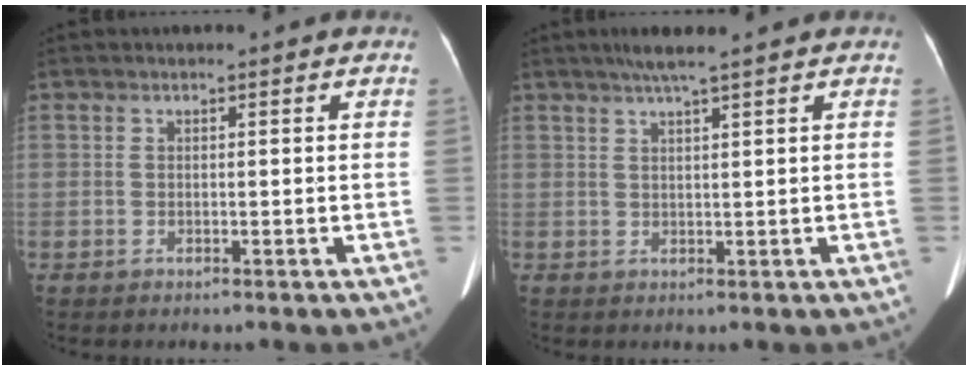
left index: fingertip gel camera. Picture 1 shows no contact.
{"total": 4.6, "force": [3.5, -0.4, 2.9], "torque": [-0.050, 0.018, 0.062]}